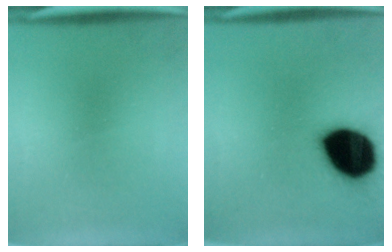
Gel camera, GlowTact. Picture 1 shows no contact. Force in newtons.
{"total": 19.6}